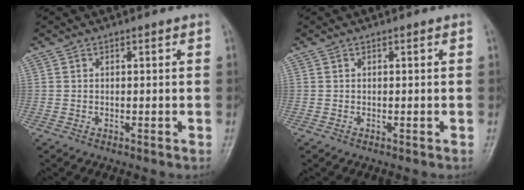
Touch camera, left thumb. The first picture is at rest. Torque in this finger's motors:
{"motor_torque": [0.00, 0.00, 0.00, 0.00, 0.00]}